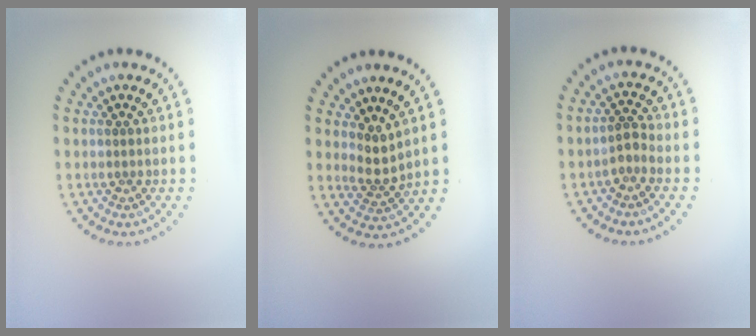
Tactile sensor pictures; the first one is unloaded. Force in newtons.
{"total": 2.3, "press": 1.5, "slide": 1.7}
{"total": 1.5, "press": 1.1, "slide": 1.1}